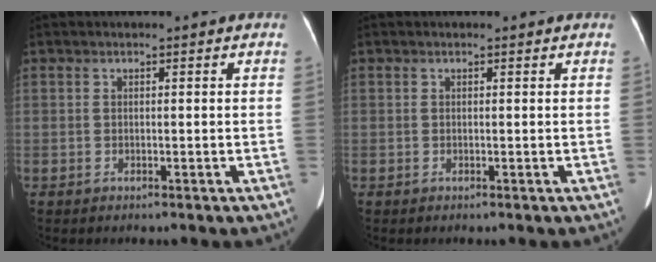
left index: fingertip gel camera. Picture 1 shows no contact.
{"total": 0.0}